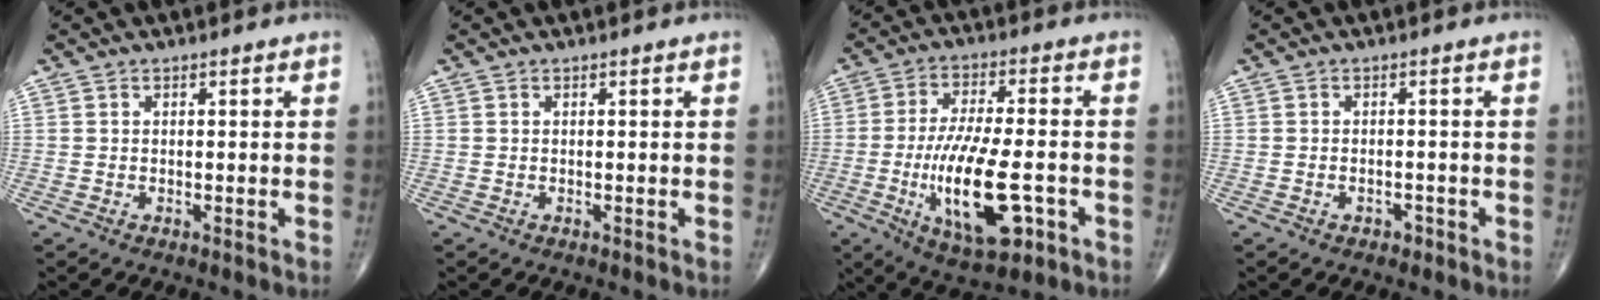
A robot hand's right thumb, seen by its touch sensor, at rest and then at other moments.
{"total": 0.0}
{"total": 14.5, "force": [-4.3, 5.4, 12.8], "torque": [-0.216, 0.006, -0.060]}
{"total": 1.4, "force": [-0.9, 1.0, 0.6], "torque": [-0.009, 0.006, -0.012]}